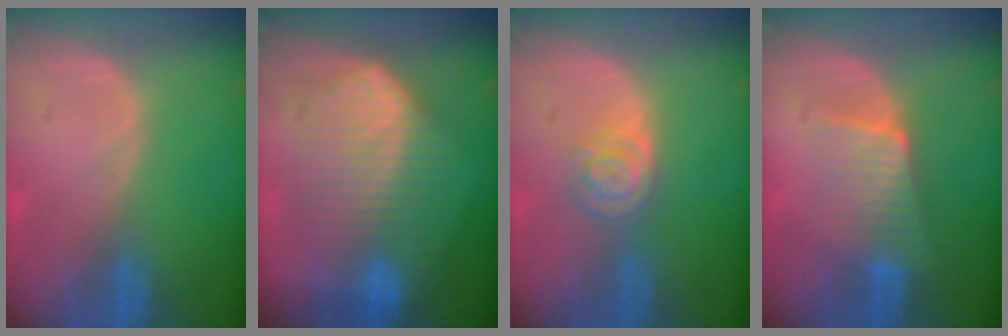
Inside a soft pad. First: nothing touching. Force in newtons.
{"total": 10.0, "press": 10.0, "slide": 0.4}
{"total": 4.4, "press": 3.9, "slide": 2.0}
{"total": 5.9, "press": 5.7, "slide": 1.7}